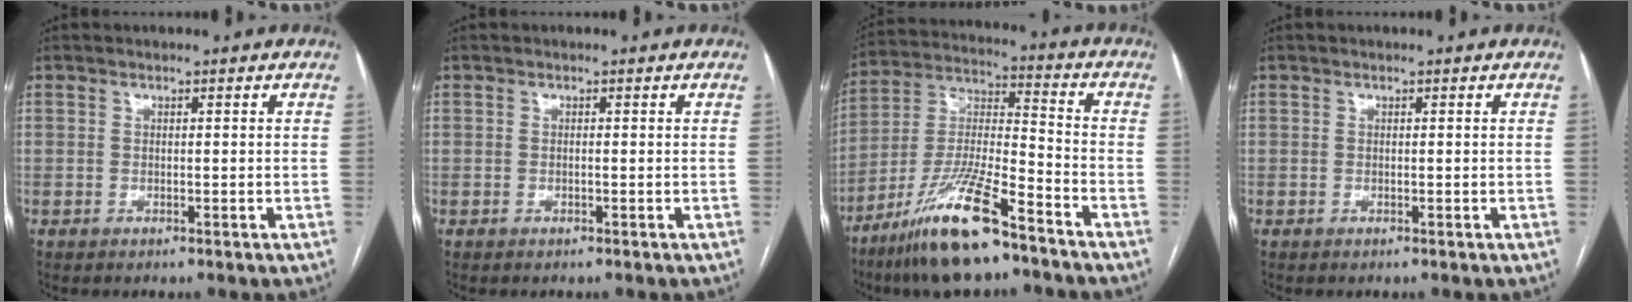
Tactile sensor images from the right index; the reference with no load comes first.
{"total": 0.0}
{"total": 15.6, "force": [-10.7, 2.0, 11.2], "torque": [-0.235, -0.021, -0.197]}
{"total": 0.0}